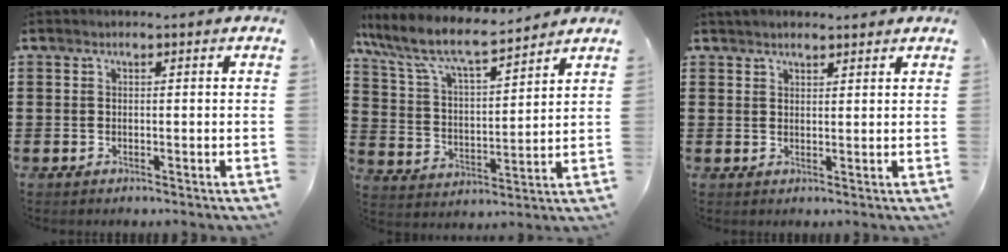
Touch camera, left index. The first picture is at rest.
{"total": 8.5, "force": [7.1, 1.7, 4.3], "torque": [-0.113, -0.036, 0.120]}
{"total": 2.0, "force": [1.9, 0.6, 0.6], "torque": [-0.014, 0.006, 0.036]}